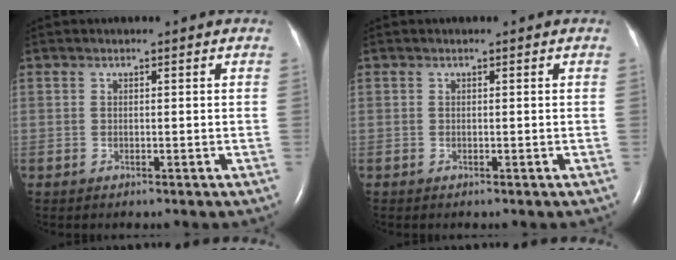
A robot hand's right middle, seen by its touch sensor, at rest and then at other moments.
{"total": 0.7, "force": [0.7, 0.0, 0.0], "torque": [0.000, 0.001, 0.013]}